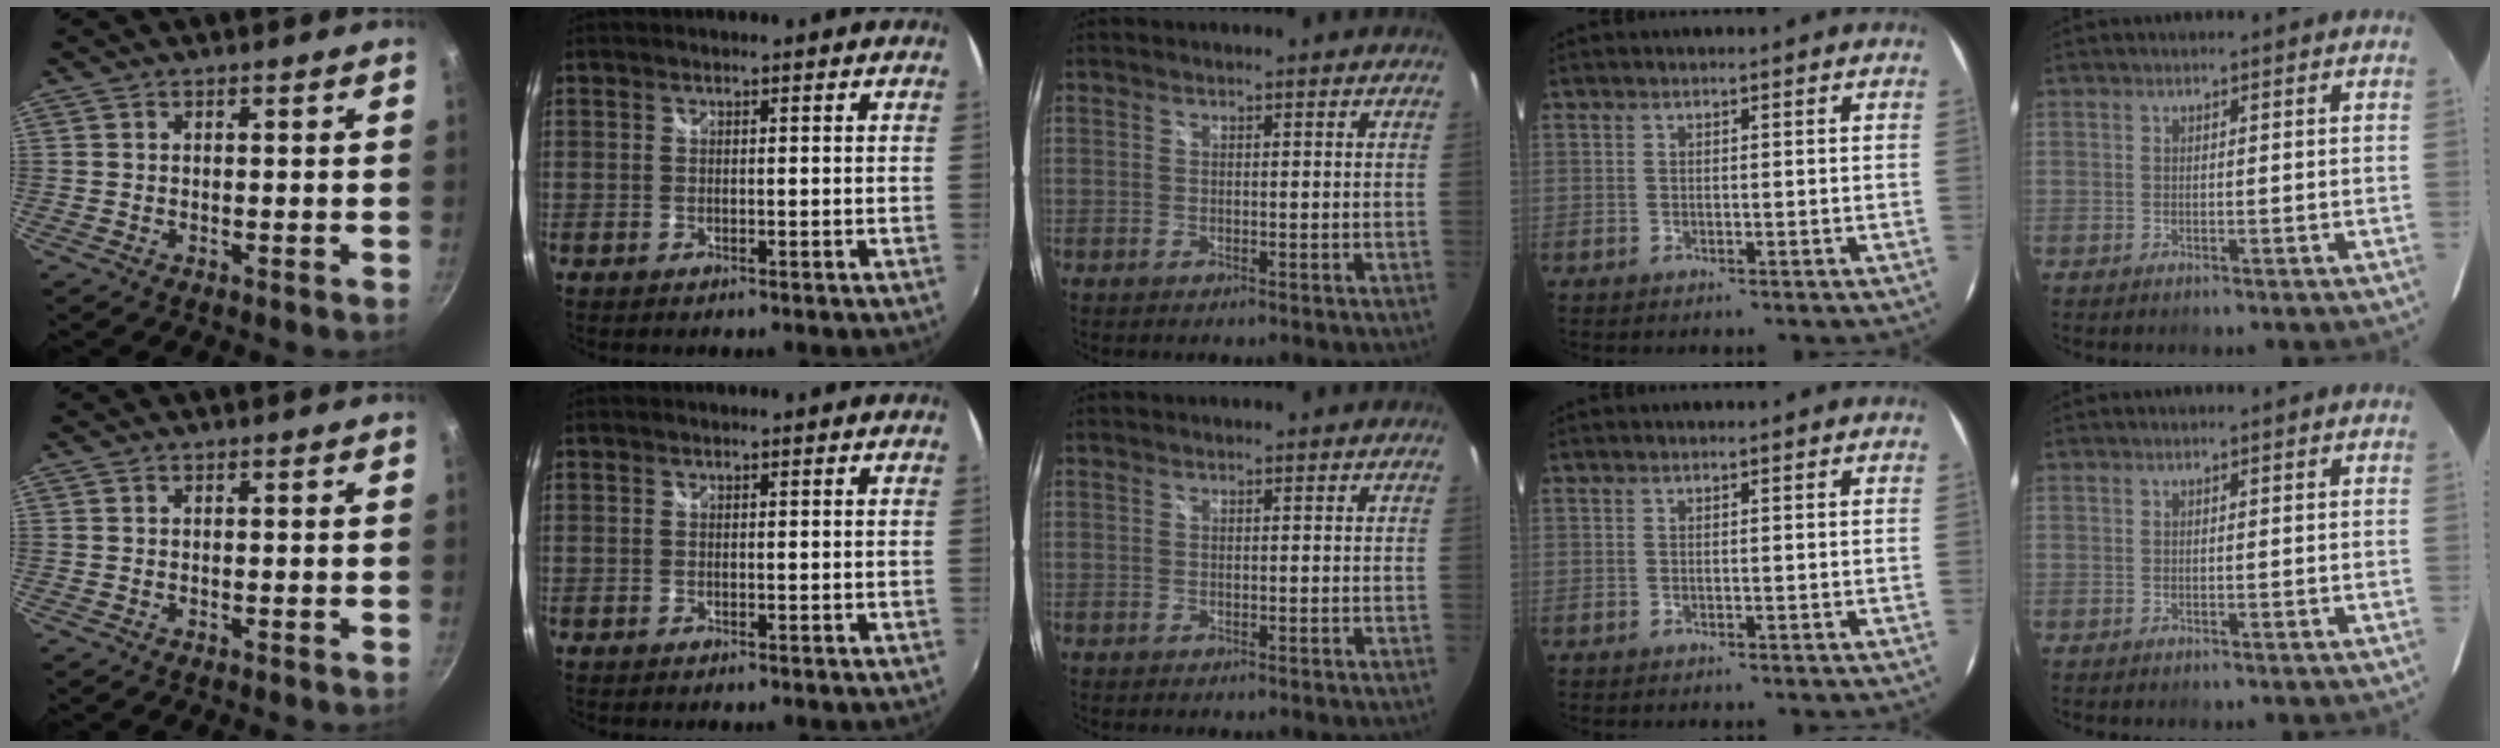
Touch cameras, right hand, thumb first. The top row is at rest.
{}